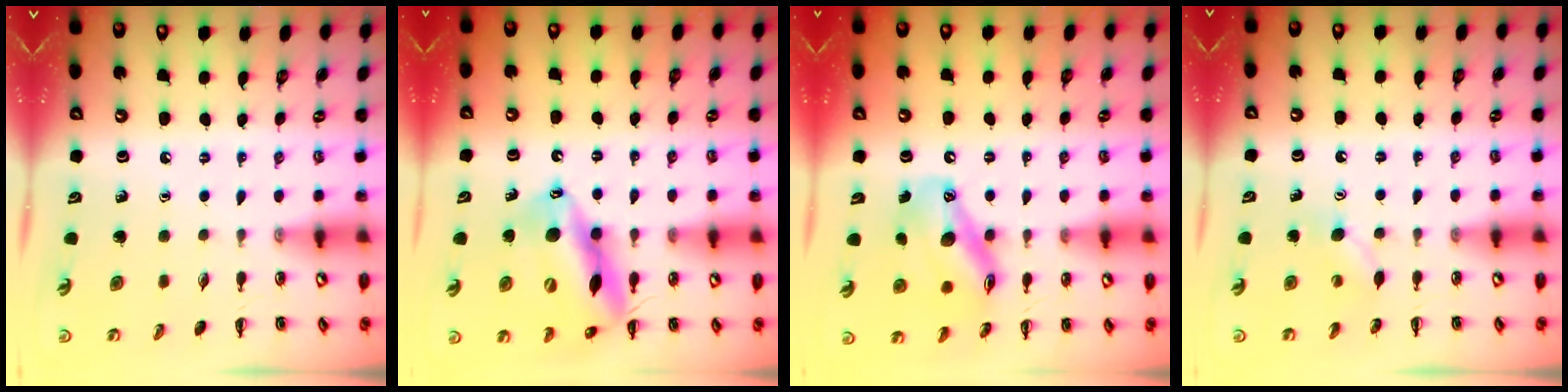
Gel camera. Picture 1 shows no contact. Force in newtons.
{"total": 16.8, "press": 16.3, "slide": 4.1}
{"total": 12.4, "press": 11.8, "slide": 3.6}
{"total": 3.7, "press": 3.6, "slide": 1.0}